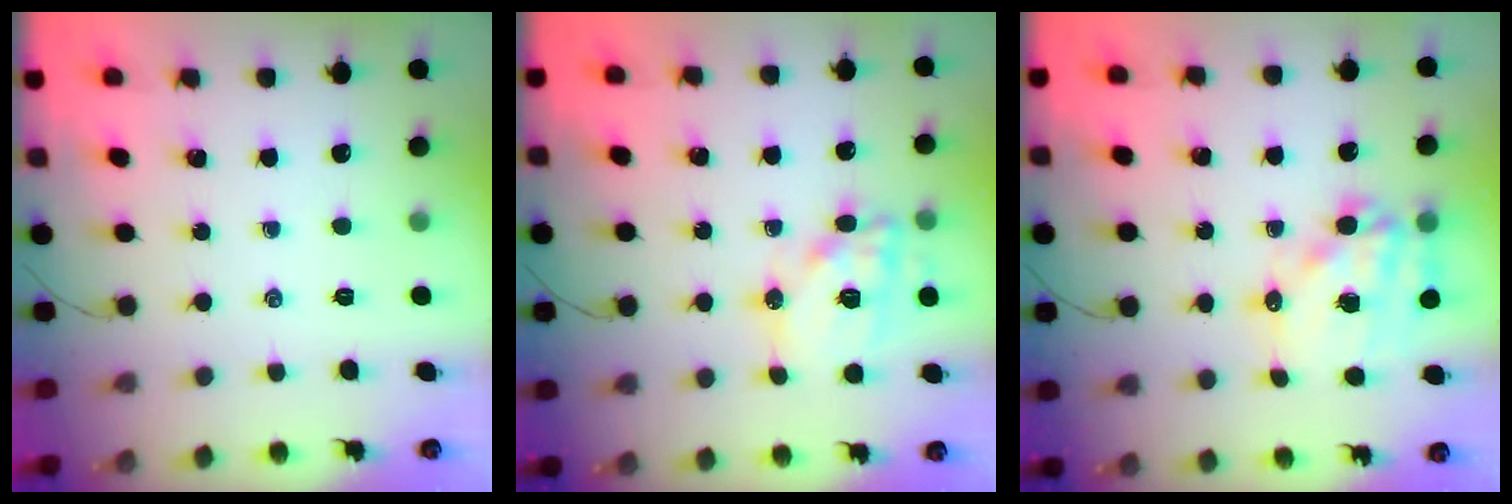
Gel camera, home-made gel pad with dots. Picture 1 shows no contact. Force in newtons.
{"total": 15.6, "press": 15.3, "slide": 2.9}
{"total": 15.9, "press": 15.4, "slide": 3.8}